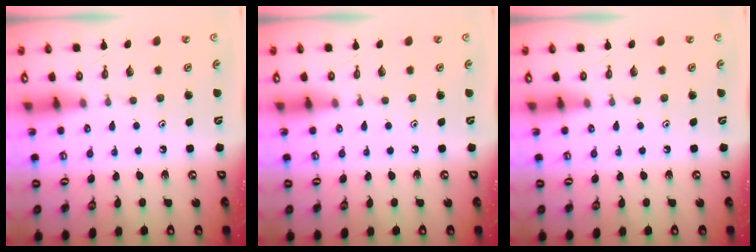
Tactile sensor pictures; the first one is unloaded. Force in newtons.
{"total": 0.0}
{"total": 0.0}